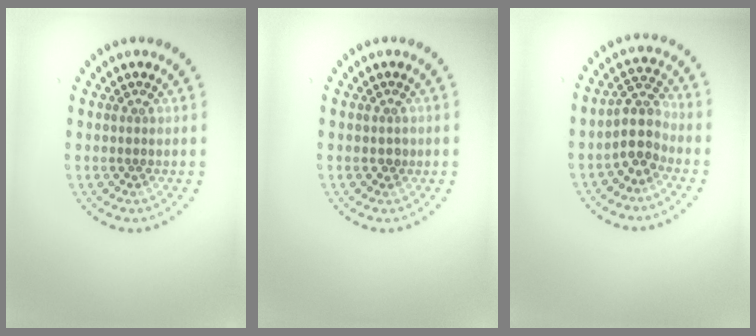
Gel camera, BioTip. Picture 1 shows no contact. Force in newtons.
{"total": 0.8, "press": 0.8, "slide": 0.1}
{"total": 3.0, "press": 2.3, "slide": 1.8}